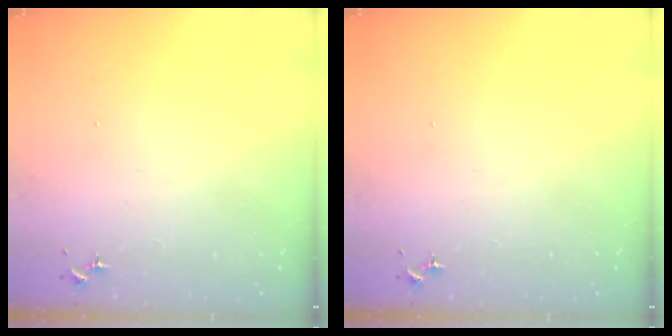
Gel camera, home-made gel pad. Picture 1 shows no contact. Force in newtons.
{"total": 0.0}